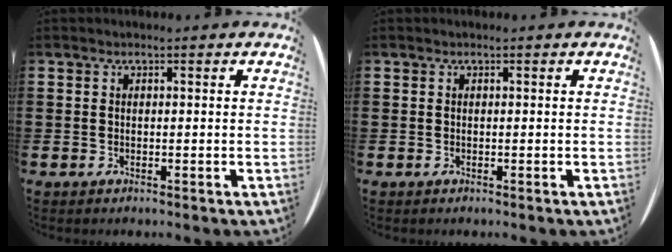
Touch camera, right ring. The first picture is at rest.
{"total": 0.0}